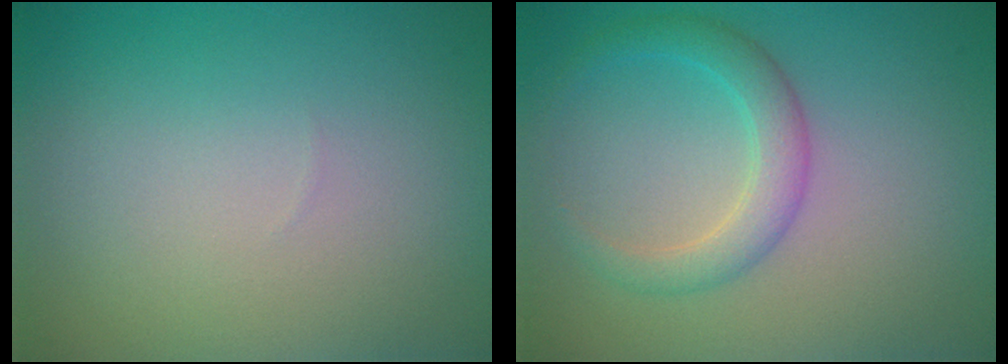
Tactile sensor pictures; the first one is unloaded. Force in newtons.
{"total": 2.9, "press": 2.9, "slide": 0.1}